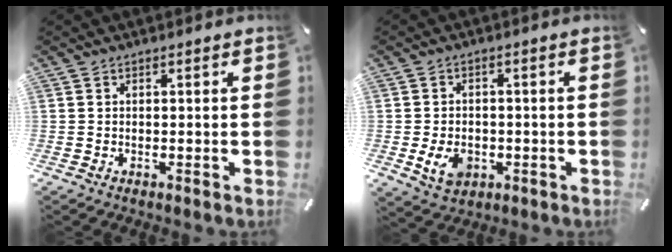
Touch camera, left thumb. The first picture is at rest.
{"total": 6.8, "force": [-1.8, 5.3, 3.9], "torque": [-0.081, 0.003, -0.032]}